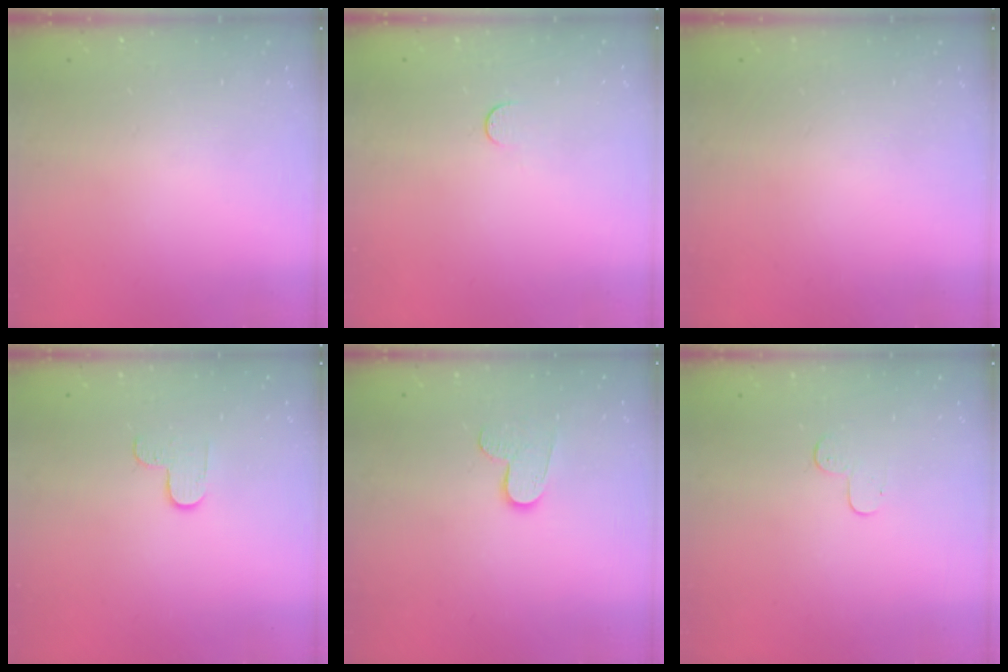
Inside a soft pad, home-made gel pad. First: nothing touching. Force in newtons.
{"total": 3.3, "press": 3.2, "slide": 0.3}
{"total": 0.0}
{"total": 3.1, "press": 3.1, "slide": 0.4}
{"total": 6.9, "press": 6.9, "slide": 0.2}
{"total": 3.9, "press": 3.9, "slide": 0.4}